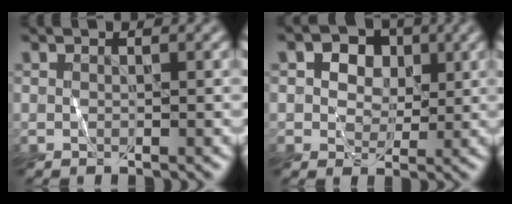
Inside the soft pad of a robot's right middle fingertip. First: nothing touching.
{"total": 4.9, "force": [2.2, 3.6, 2.5], "torque": [-0.030, 0.021, 0.011]}